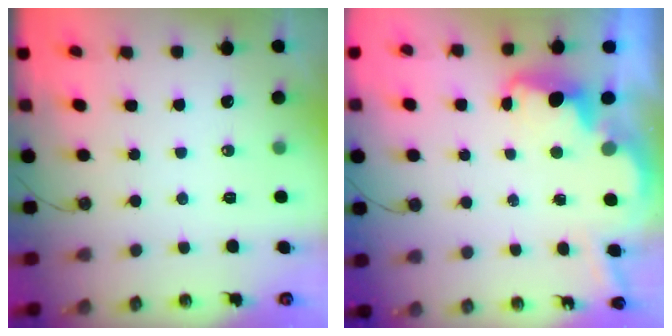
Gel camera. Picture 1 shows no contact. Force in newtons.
{"total": 3.9, "press": 3.8, "slide": 0.7}